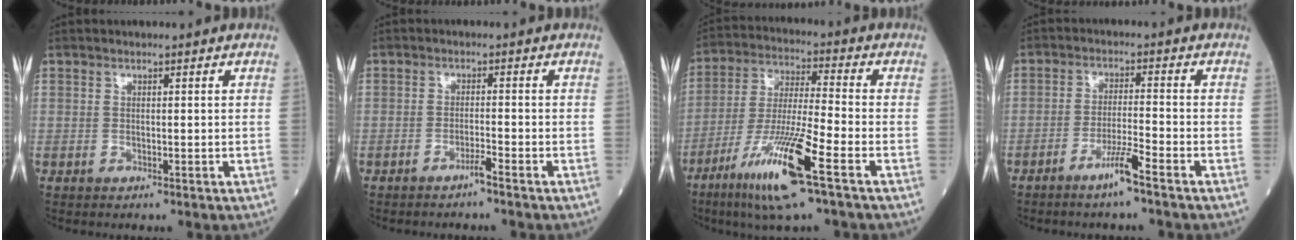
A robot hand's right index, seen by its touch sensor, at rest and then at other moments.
{"total": 1.7, "force": [-1.4, -0.3, 0.9], "torque": [-0.015, 0.001, -0.026]}
{"total": 14.2, "force": [-7.3, 0.1, 12.1], "torque": [-0.245, -0.030, -0.136]}
{"total": 4.8, "force": [-3.3, -0.6, 3.4], "torque": [-0.066, -0.007, -0.066]}